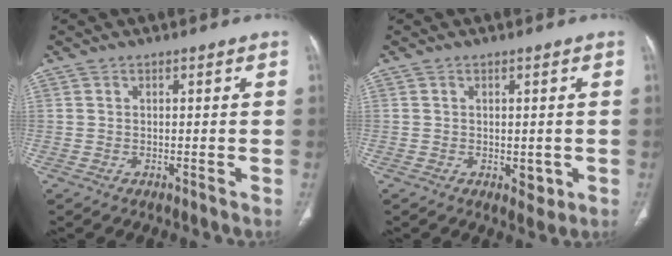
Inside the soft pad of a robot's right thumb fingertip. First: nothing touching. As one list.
[{"total": 2.6, "force": [-0.5, 1.7, 1.9], "torque": [-0.013, -0.003, 0.000]}]